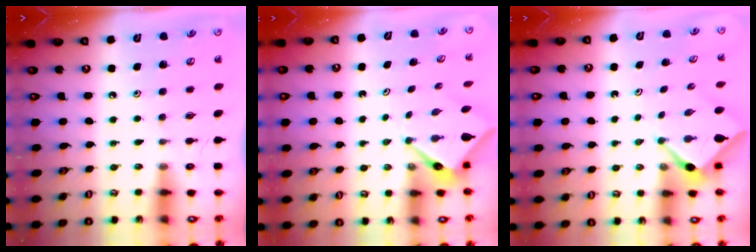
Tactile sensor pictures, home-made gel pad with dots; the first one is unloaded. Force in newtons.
{"total": 3.9, "press": 3.9, "slide": 0.2}
{"total": 2.3, "press": 2.3, "slide": 0.3}